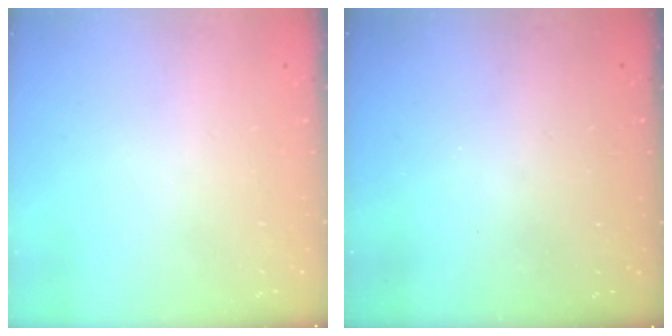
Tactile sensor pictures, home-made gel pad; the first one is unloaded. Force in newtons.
{"total": 3.1, "press": 3.1, "slide": 0.1}